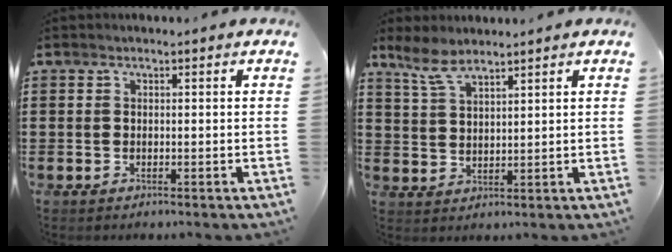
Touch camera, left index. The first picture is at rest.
{"total": 4.6, "force": [3.8, 0.9, 2.5], "torque": [-0.060, -0.006, 0.071]}